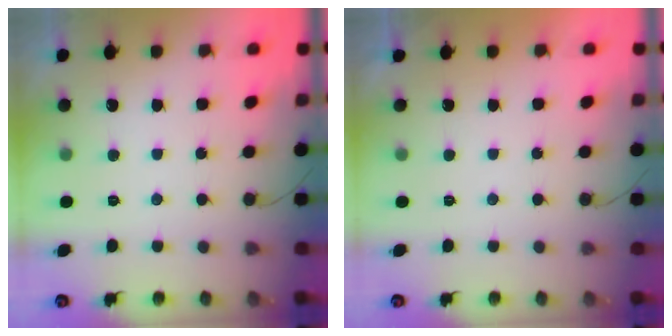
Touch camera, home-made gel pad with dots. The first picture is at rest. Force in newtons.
{"total": 2.3, "press": 2.3, "slide": 0.4}